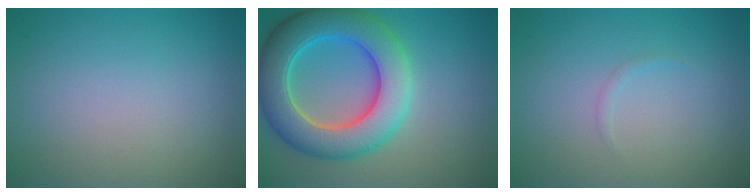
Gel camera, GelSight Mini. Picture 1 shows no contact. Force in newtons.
{"total": 9.2, "press": 9.2, "slide": 0.2}
{"total": 0.5, "press": 0.5, "slide": 0.0}